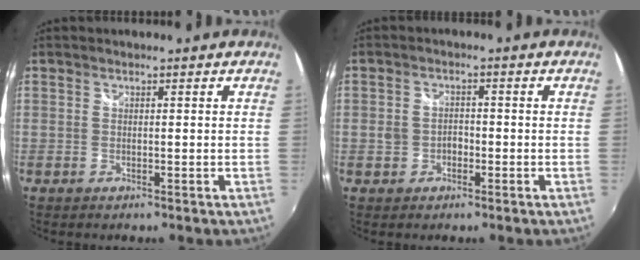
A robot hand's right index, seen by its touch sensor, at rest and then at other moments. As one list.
[{"total": 2.9, "force": [-1.1, 2.5, 1.1], "torque": [-0.021, 0.005, -0.017]}]